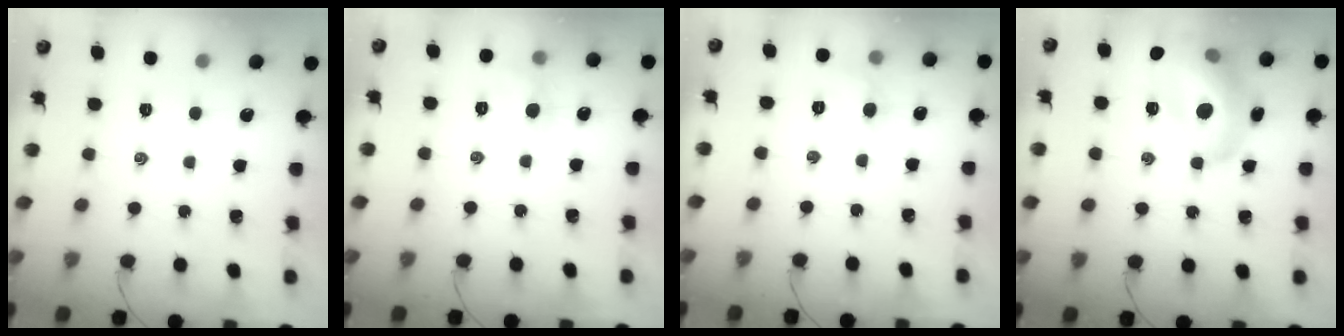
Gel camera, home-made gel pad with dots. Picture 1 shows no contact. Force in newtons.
{"total": 4.6, "press": 4.4, "slide": 1.5}
{"total": 6.1, "press": 5.8, "slide": 1.9}
{"total": 18.0, "press": 17.8, "slide": 2.2}